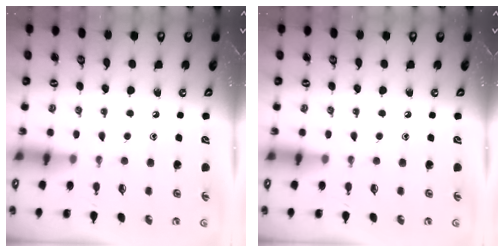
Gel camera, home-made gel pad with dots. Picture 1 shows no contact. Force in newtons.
{"total": 0.0}